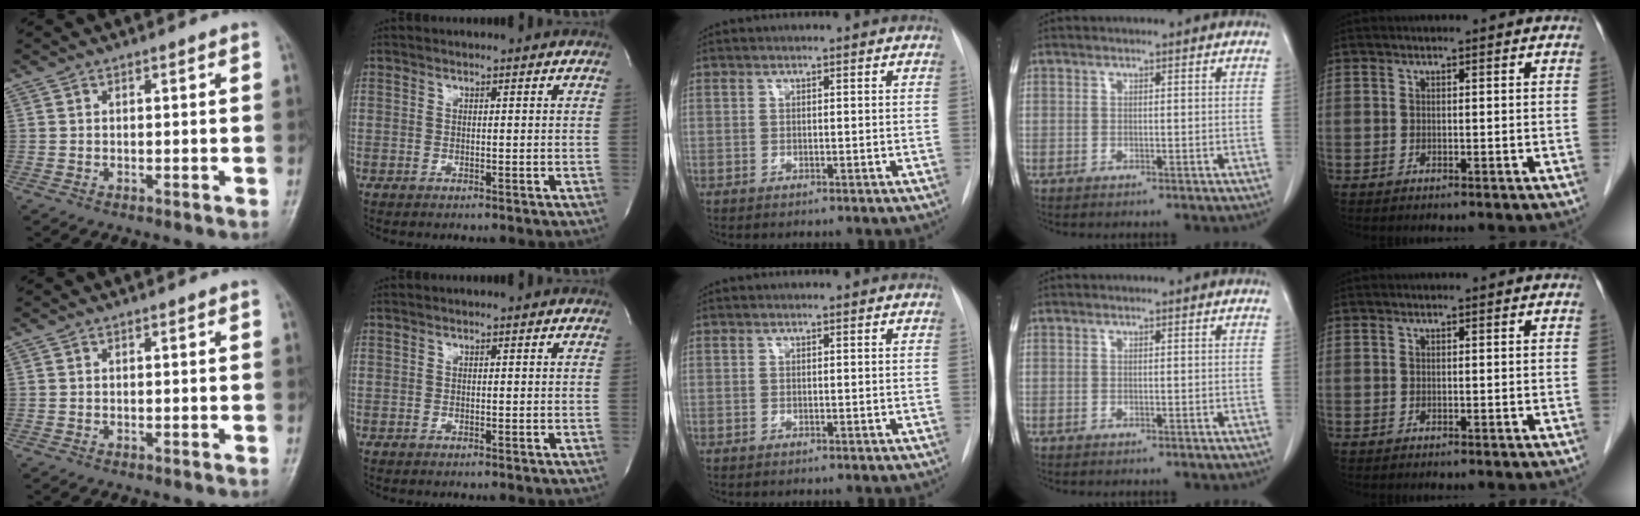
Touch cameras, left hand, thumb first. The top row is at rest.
{}